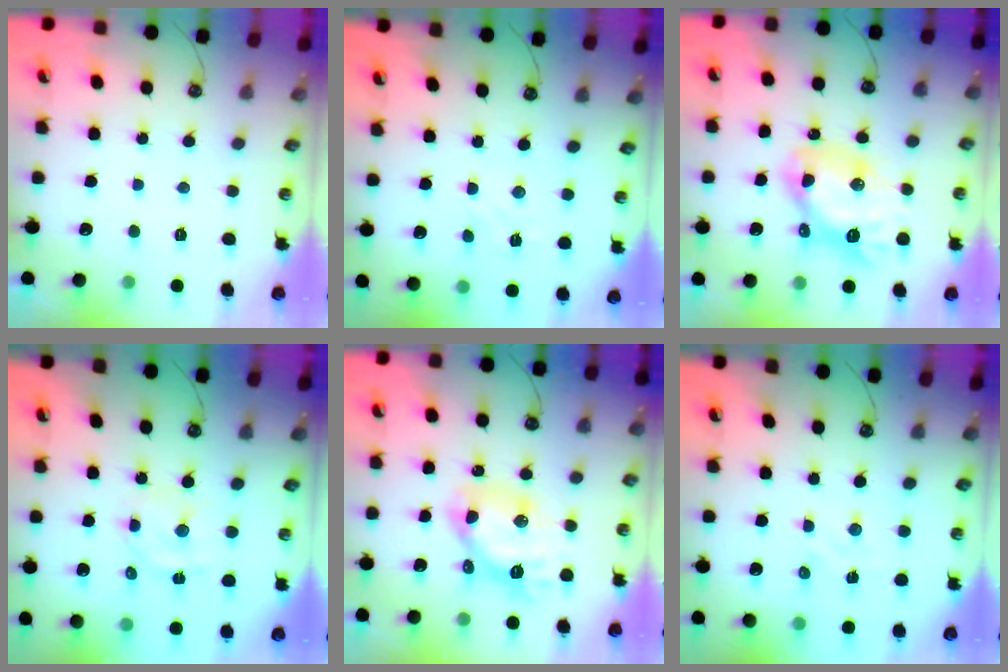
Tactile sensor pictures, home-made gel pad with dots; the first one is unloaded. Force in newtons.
{"total": 3.2, "press": 3.2, "slide": 0.6}
{"total": 14.3, "press": 14.2, "slide": 1.4}
{"total": 8.2, "press": 8.1, "slide": 1.2}
{"total": 12.8, "press": 12.7, "slide": 1.3}
{"total": 2.3, "press": 2.3, "slide": 0.4}